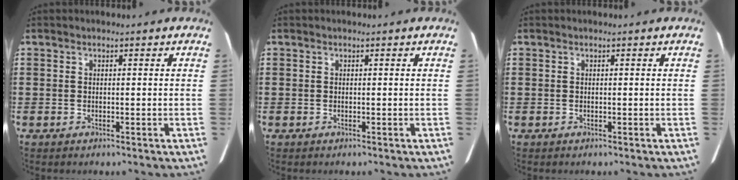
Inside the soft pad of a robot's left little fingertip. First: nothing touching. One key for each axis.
{"total": 0.0}
{"total": 0.0}